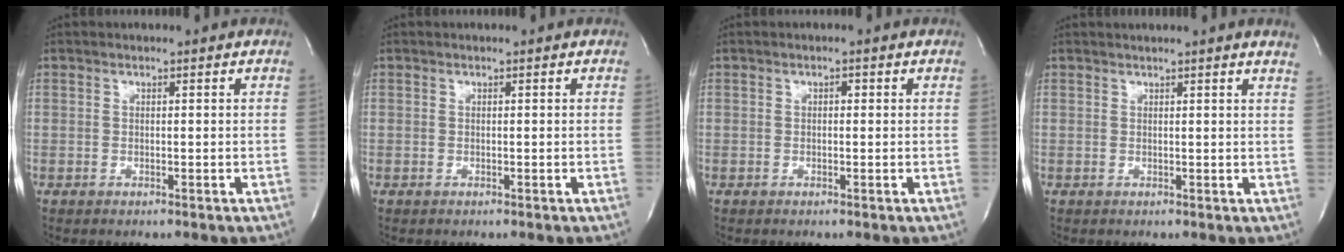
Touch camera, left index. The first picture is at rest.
{"total": 0.0}
{"total": 0.5, "force": [0.0, 0.3, 0.4], "torque": [-0.006, -0.002, -0.003]}
{"total": 4.4, "force": [4.0, -0.9, 1.7], "torque": [-0.023, -0.006, 0.029]}